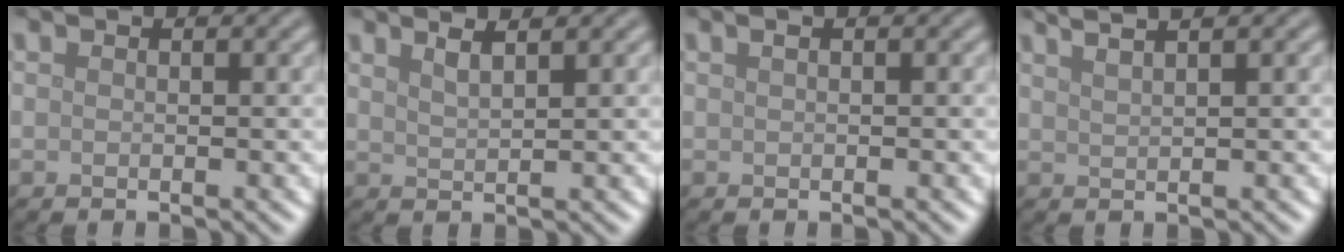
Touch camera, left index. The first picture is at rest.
{"total": 2.4, "force": [1.7, 0.7, 1.5], "torque": [-0.011, 0.014, 0.014]}
{"total": 1.1, "force": [0.5, 0.4, 0.8], "torque": [-0.010, 0.000, 0.006]}
{"total": 4.8, "force": [3.4, 1.7, 3.0], "torque": [-0.021, 0.032, 0.024]}